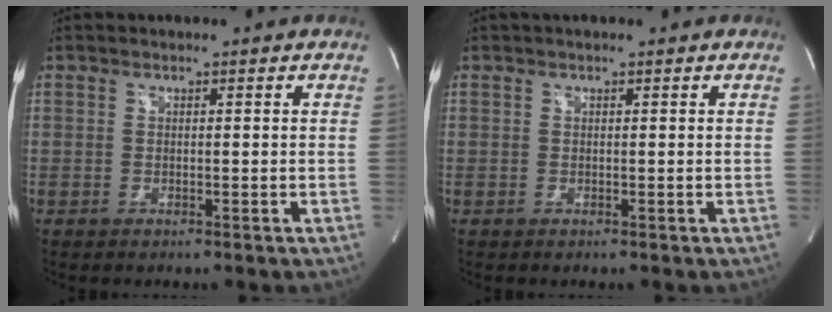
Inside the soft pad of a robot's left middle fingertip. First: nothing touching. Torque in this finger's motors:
{"motor_torque": [0.17, -0.05, -0.02, 0.00]}